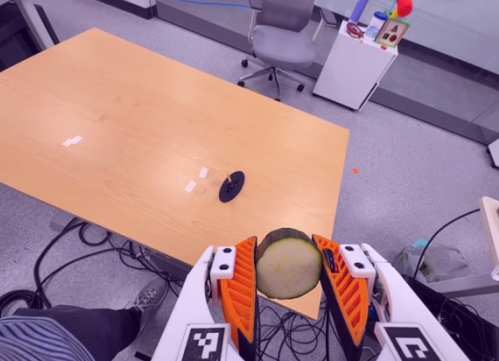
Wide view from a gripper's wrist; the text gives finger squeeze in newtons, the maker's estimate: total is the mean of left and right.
{"total": 11.7, "left": 10.9, "right": 12.5}